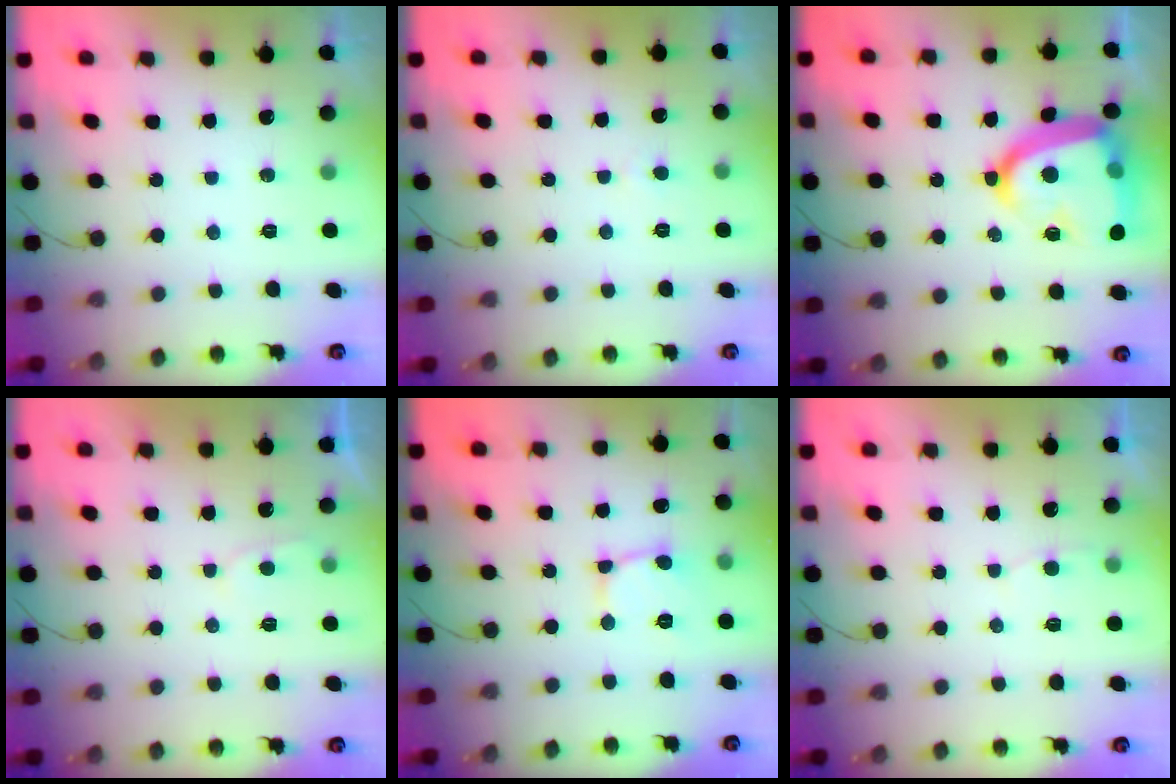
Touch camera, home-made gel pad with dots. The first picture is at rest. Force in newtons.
{"total": 2.0, "press": 2.0, "slide": 0.2}
{"total": 20.2, "press": 20.1, "slide": 1.9}
{"total": 2.0, "press": 2.0, "slide": 0.2}
{"total": 2.7, "press": 2.7, "slide": 0.2}
{"total": 2.5, "press": 2.5, "slide": 0.3}